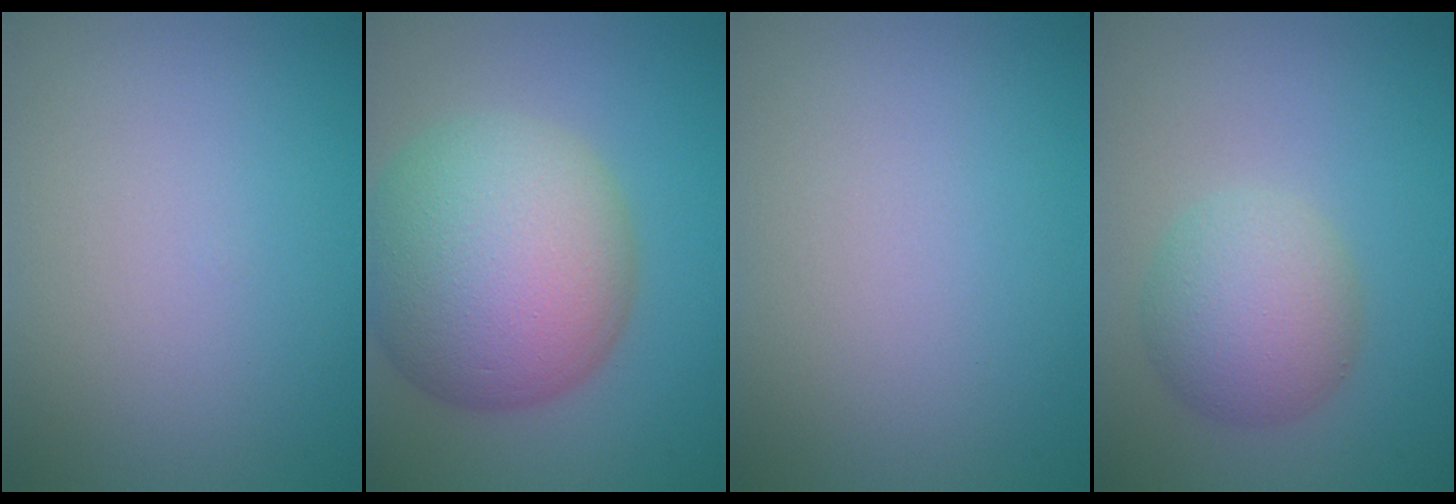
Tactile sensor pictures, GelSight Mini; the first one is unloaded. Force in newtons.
{"total": 13.5, "press": 13.5, "slide": 0.2}
{"total": 0.0}
{"total": 5.2, "press": 5.2, "slide": 0.1}